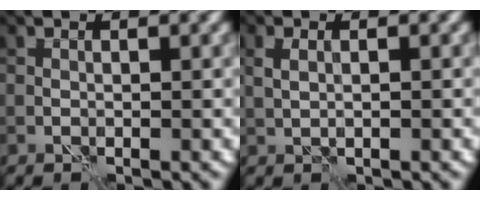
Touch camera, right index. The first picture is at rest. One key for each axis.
{"total": 1.0, "fx": 0.3, "fy": 0.5, "fz": 0.8, "tx": -0.020, "ty": 0.003, "tz": 0.007}